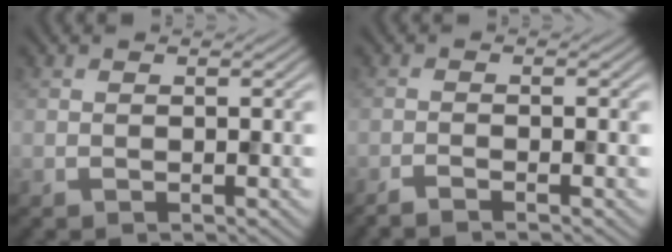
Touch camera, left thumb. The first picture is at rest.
{"total": 1.7, "force": [-1.3, 0.1, 1.0], "torque": [-0.015, 0.001, -0.033]}